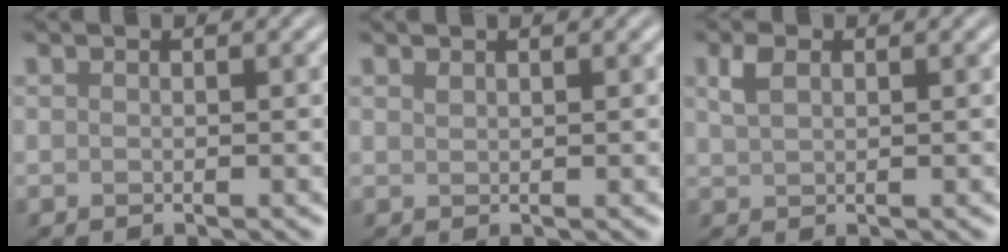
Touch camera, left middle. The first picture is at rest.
{"total": 0.5, "force": [0.4, 0.2, 0.2], "torque": [-0.005, -0.001, 0.011]}
{"total": 2.0, "force": [1.0, 1.1, 1.4], "torque": [-0.034, 0.004, 0.022]}